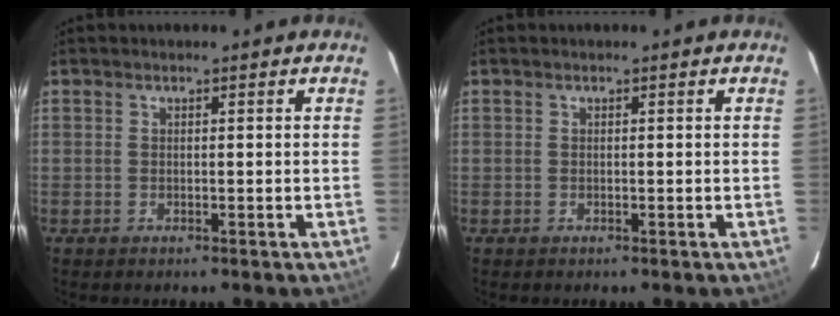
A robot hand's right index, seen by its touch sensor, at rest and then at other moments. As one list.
[{"total": 0.0}]